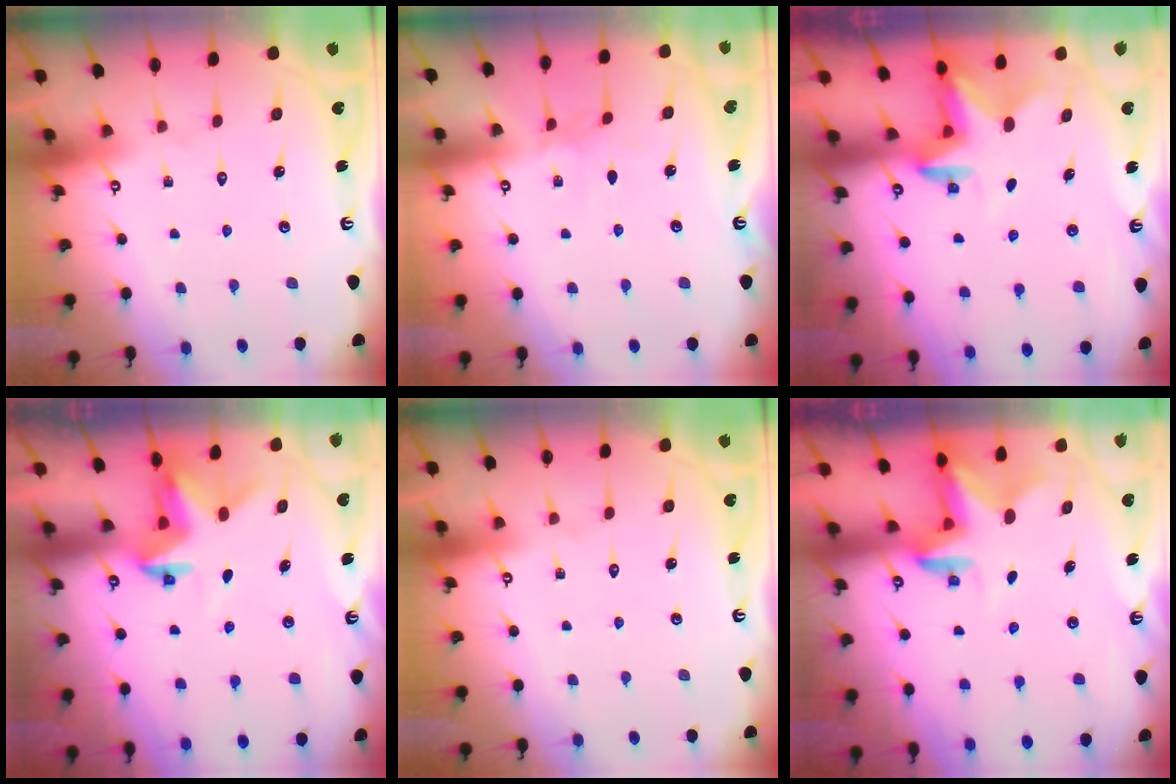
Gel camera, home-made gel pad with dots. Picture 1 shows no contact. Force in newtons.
{"total": 2.1, "press": 2.0, "slide": 0.5}
{"total": 2.8, "press": 2.7, "slide": 0.5}
{"total": 3.0, "press": 3.0, "slide": 0.0}
{"total": 0.0}
{"total": 2.5, "press": 2.5, "slide": 0.4}